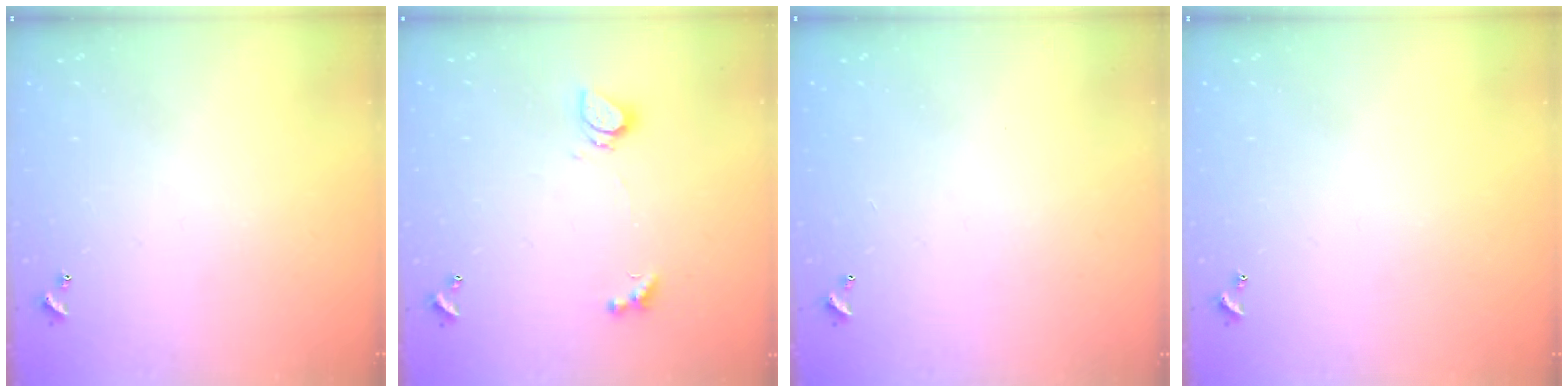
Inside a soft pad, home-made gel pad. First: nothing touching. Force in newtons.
{"total": 1.0, "press": 0.9, "slide": 0.4}
{"total": 2.9, "press": 2.9, "slide": 0.1}
{"total": 0.0}